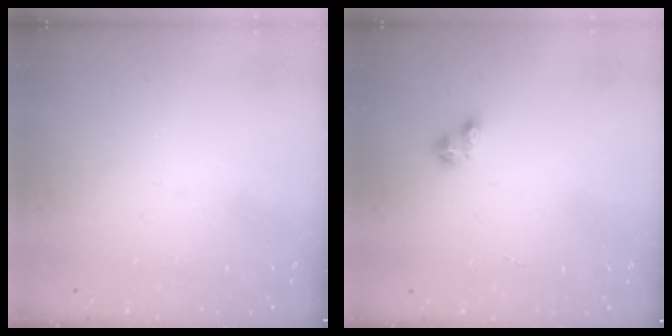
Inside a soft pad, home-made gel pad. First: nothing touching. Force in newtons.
{"total": 2.5, "press": 2.5, "slide": 0.4}